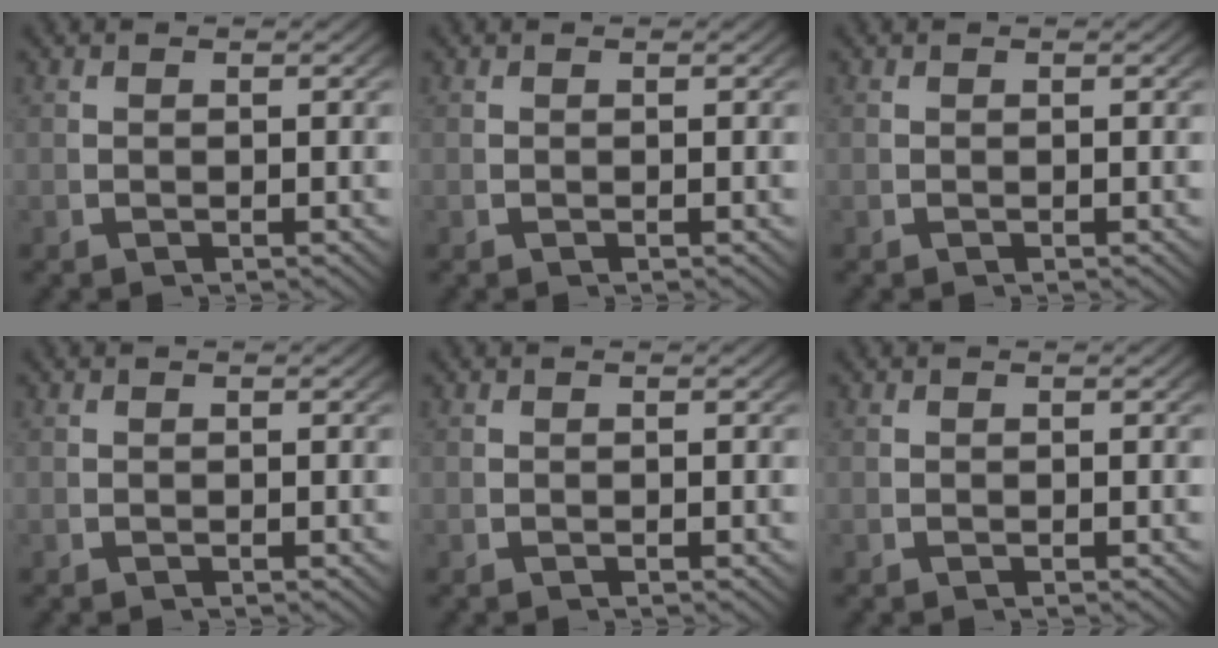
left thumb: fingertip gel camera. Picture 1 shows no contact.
{"total": 0.0}
{"total": 0.0}
{"total": 0.0}
{"total": 0.0}
{"total": 0.0}